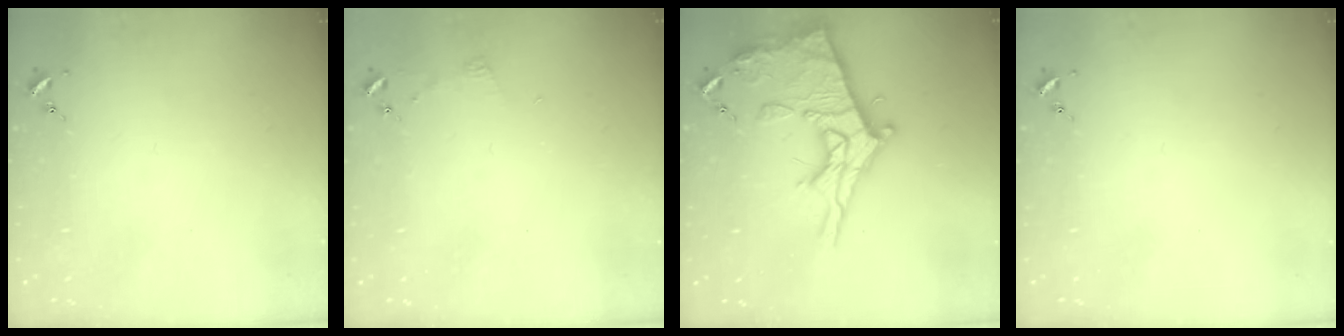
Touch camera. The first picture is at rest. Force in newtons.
{"total": 3.6, "press": 3.6, "slide": 0.4}
{"total": 21.2, "press": 21.2, "slide": 1.8}
{"total": 0.0}